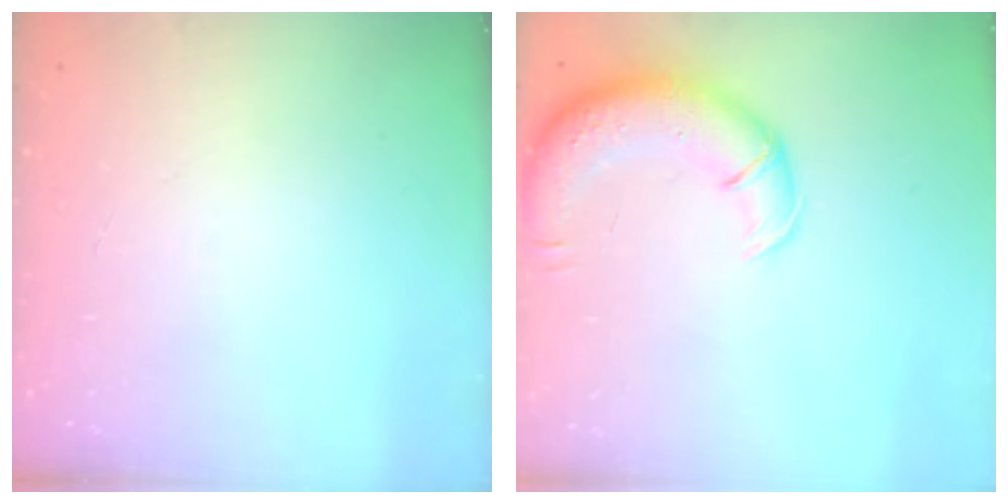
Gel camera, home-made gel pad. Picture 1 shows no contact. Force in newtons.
{"total": 13.4, "press": 12.9, "slide": 3.5}